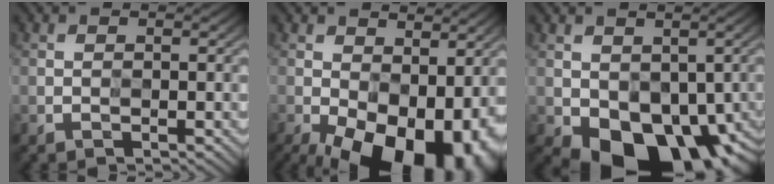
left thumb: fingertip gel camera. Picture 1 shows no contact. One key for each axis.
{"total": 18.5, "fx": -6.8, "fy": 10.7, "fz": 13.5, "tx": -0.191, "ty": -0.030, "tz": -0.064}
{"total": 9.4, "fx": -2.7, "fy": 6.3, "fz": 6.5, "tx": -0.110, "ty": -0.019, "tz": -0.037}